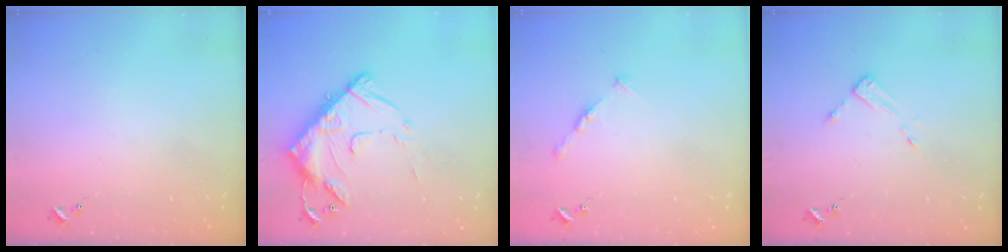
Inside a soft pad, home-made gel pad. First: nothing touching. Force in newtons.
{"total": 16.8, "press": 16.7, "slide": 1.2}
{"total": 4.8, "press": 4.7, "slide": 0.5}
{"total": 3.1, "press": 3.1, "slide": 0.3}